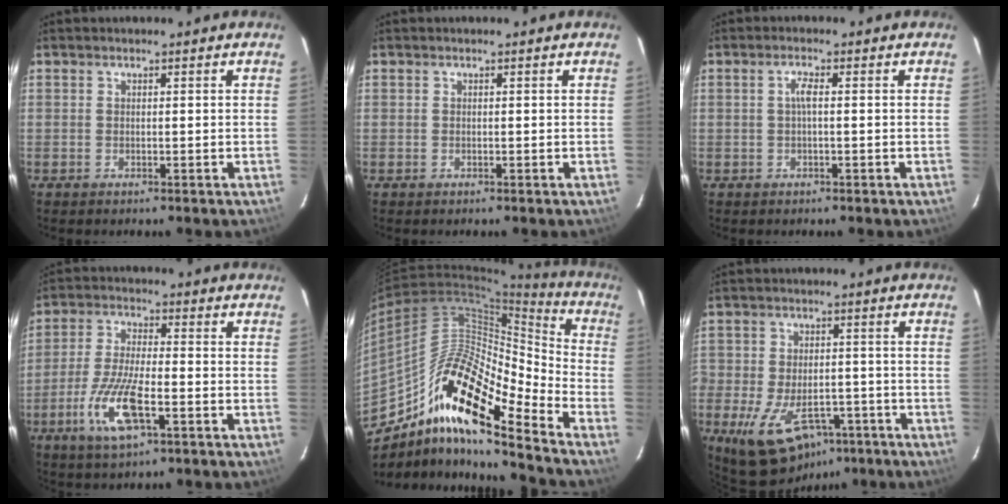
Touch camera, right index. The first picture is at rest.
{"total": 0.0}
{"total": 1.9, "force": [0.0, 0.2, 1.9], "torque": [-0.038, 0.005, -0.003]}
{"total": 11.5, "force": [-4.8, 3.5, 9.8], "torque": [-0.212, -0.010, -0.093]}
{"total": 18.7, "force": [-11.9, 4.0, 13.9], "torque": [-0.233, -0.003, -0.229]}
{"total": 14.8, "force": [-8.1, 9.2, 8.4], "torque": [-0.192, -0.011, -0.117]}